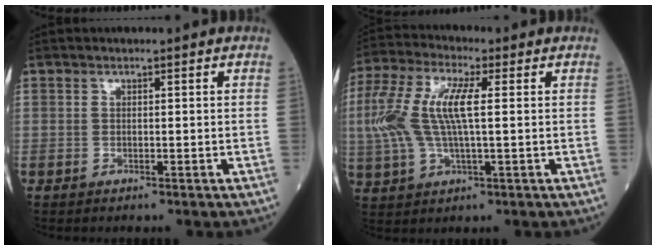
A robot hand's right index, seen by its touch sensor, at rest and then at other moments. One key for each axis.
{"total": 12.1, "fx": 1.4, "fy": 3.7, "fz": 11.5, "tx": -0.270, "ty": 0.018, "tz": 0.027}